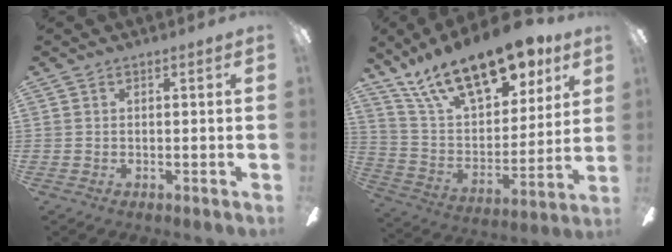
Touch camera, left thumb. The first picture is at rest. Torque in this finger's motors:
{"motor_torque": [0.68, 0.76, 1.41, -1.36, 0.17]}